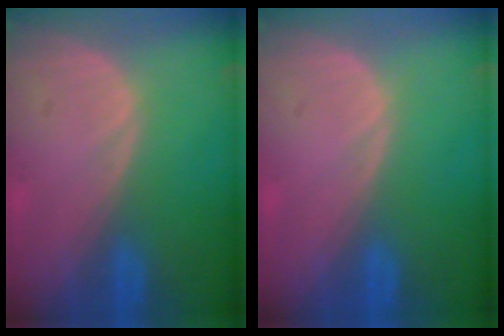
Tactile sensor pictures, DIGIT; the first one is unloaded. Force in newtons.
{"total": 0.0}